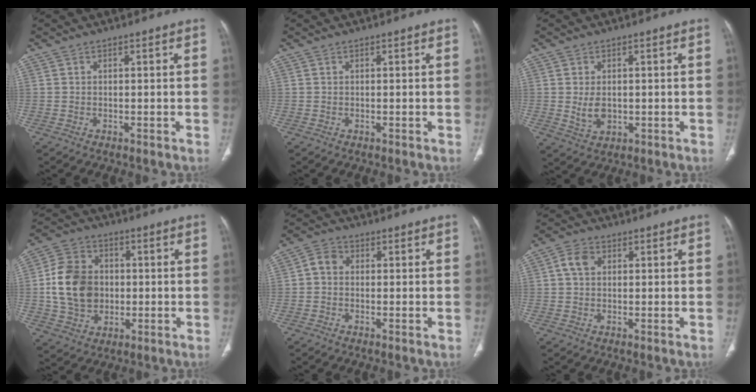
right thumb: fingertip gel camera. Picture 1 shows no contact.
{"total": 0.0}
{"total": 4.2, "force": [0.0, 2.8, 3.1], "torque": [-0.049, -0.008, 0.009]}
{"total": 13.9, "force": [0.0, 11.2, 8.2], "torque": [-0.131, 0.014, 0.003]}
{"total": 3.3, "force": [-0.1, 2.7, 1.9], "torque": [-0.028, 0.010, -0.012]}
{"total": 3.6, "force": [0.8, 2.8, 2.3], "torque": [-0.040, 0.008, 0.013]}